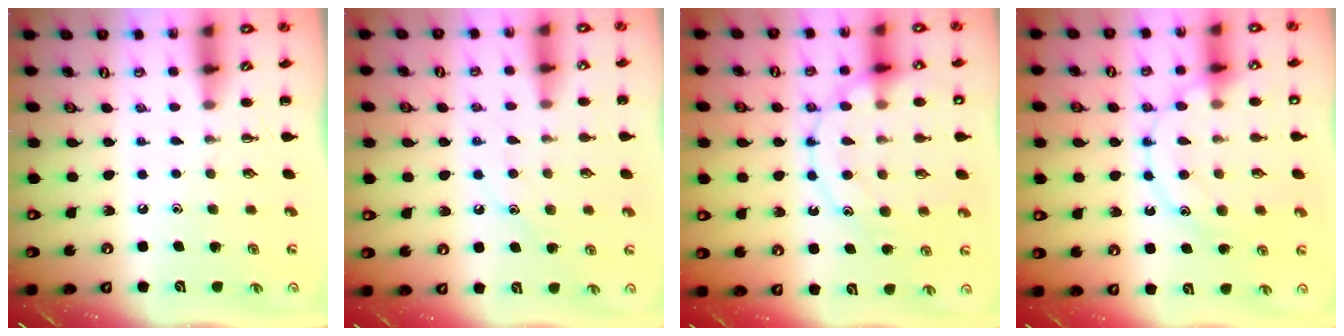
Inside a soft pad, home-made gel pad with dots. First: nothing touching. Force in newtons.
{"total": 8.7, "press": 8.5, "slide": 1.5}
{"total": 15.4, "press": 15.4, "slide": 1.5}
{"total": 14.2, "press": 14.2, "slide": 0.9}